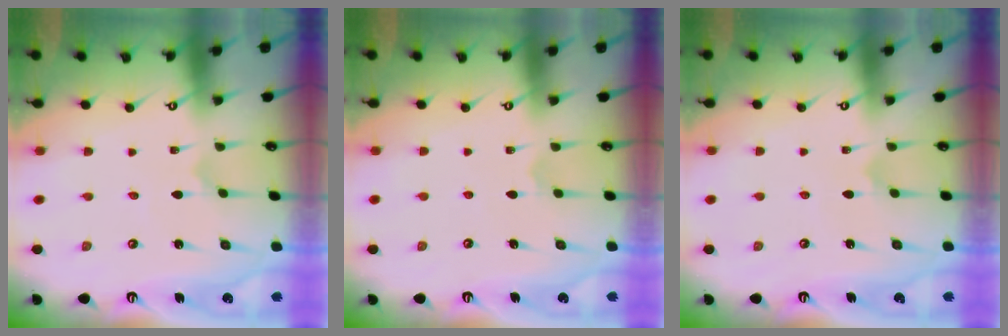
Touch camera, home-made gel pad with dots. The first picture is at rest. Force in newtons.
{"total": 2.7, "press": 2.6, "slide": 0.7}
{"total": 2.5, "press": 2.5, "slide": 0.3}